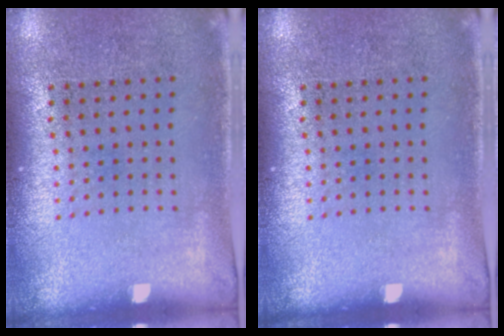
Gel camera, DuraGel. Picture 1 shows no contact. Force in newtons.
{"total": 0.0}